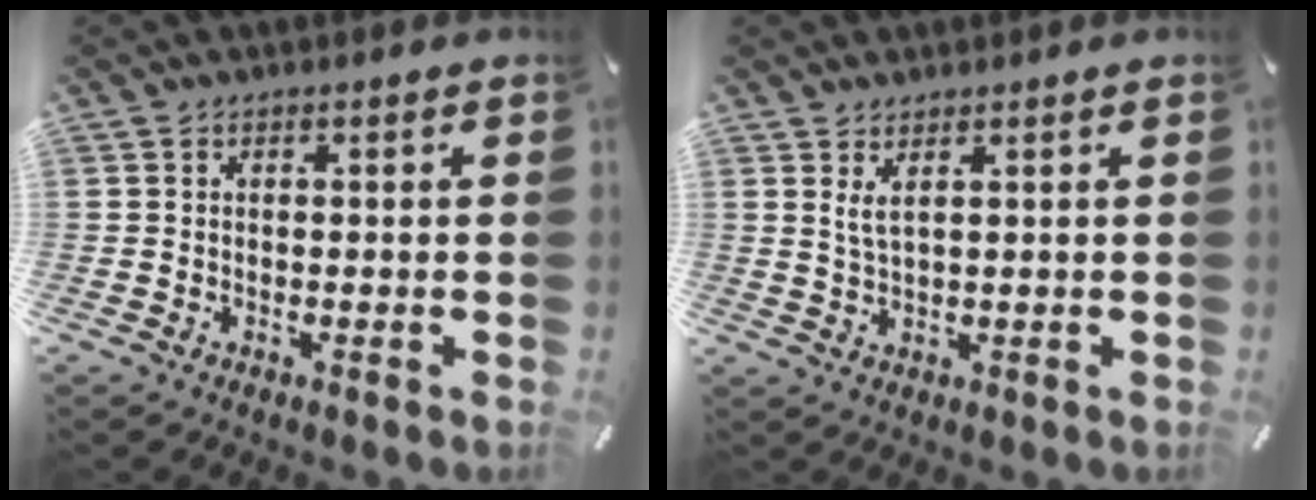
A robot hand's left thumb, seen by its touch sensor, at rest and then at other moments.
{"total": 2.9, "force": [1.7, 0.5, 2.3], "torque": [-0.050, 0.000, 0.030]}